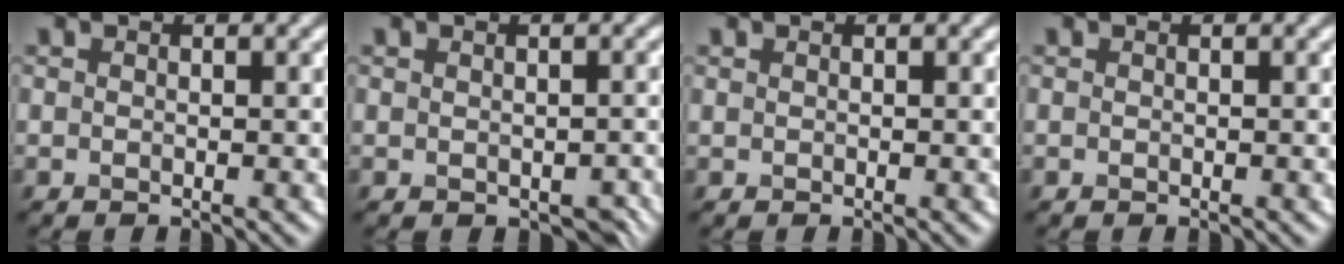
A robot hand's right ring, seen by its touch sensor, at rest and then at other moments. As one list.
[{"total": 1.6, "force": [-0.5, 1.0, 1.1], "torque": [-0.016, -0.011, 0.001]}, {"total": 0.0}, {"total": 0.0}]